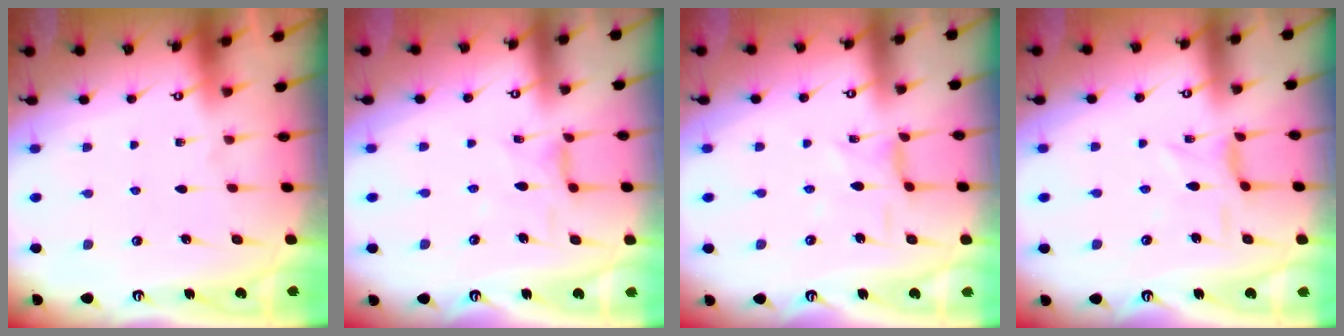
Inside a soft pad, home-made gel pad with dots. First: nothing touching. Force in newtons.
{"total": 2.7, "press": 2.6, "slide": 0.5}
{"total": 2.7, "press": 2.6, "slide": 0.6}
{"total": 1.8, "press": 1.7, "slide": 0.4}